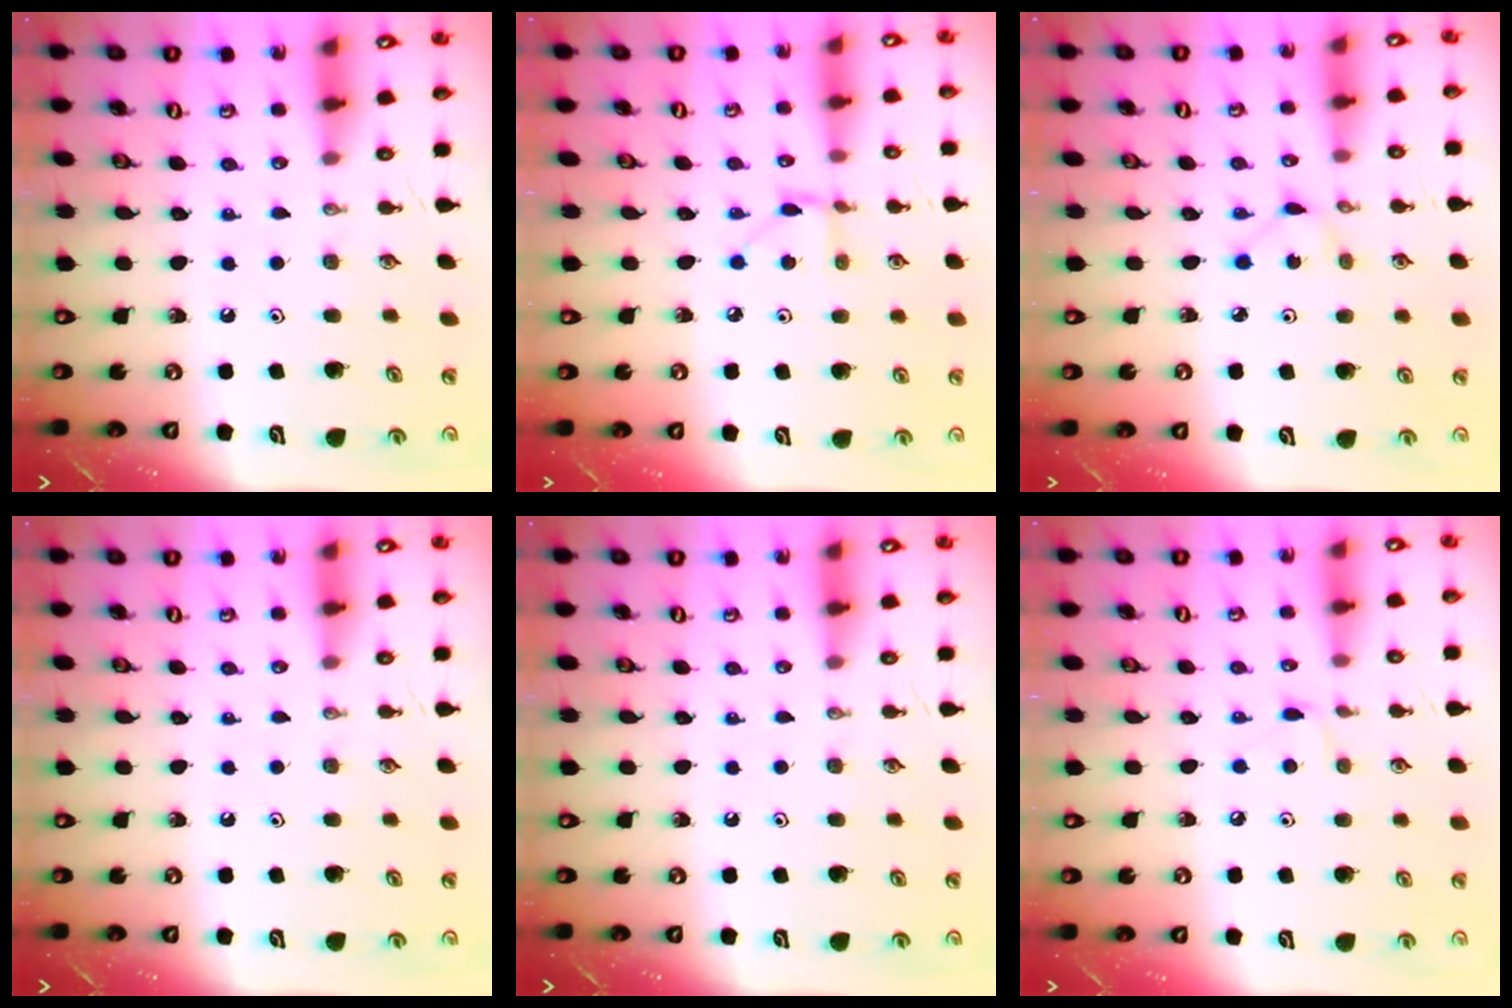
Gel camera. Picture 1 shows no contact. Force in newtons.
{"total": 3.6, "press": 3.5, "slide": 0.4}
{"total": 1.8, "press": 1.8, "slide": 0.3}
{"total": 0.0}
{"total": 0.0}
{"total": 4.3, "press": 4.2, "slide": 0.7}